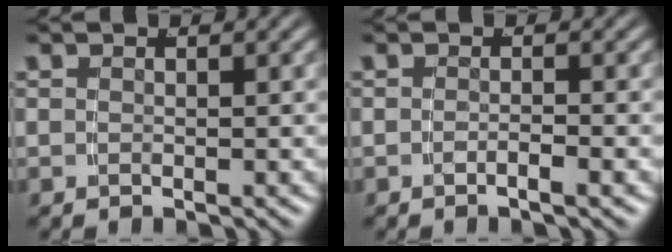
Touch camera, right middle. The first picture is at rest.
{"total": 1.0, "force": [-0.8, -0.5, 0.4], "torque": [-0.006, 0.000, -0.015]}